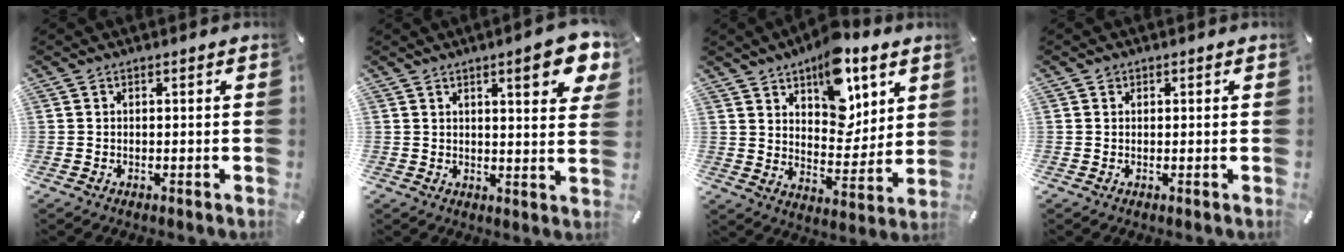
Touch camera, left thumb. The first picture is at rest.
{"total": 9.2, "force": [5.4, 2.8, 6.9], "torque": [-0.085, -0.025, 0.086]}
{"total": 15.3, "force": [9.1, 8.7, 8.8], "torque": [-0.110, -0.053, 0.158]}
{"total": 1.0, "force": [0.4, 0.9, 0.2], "torque": [-0.003, 0.004, 0.007]}